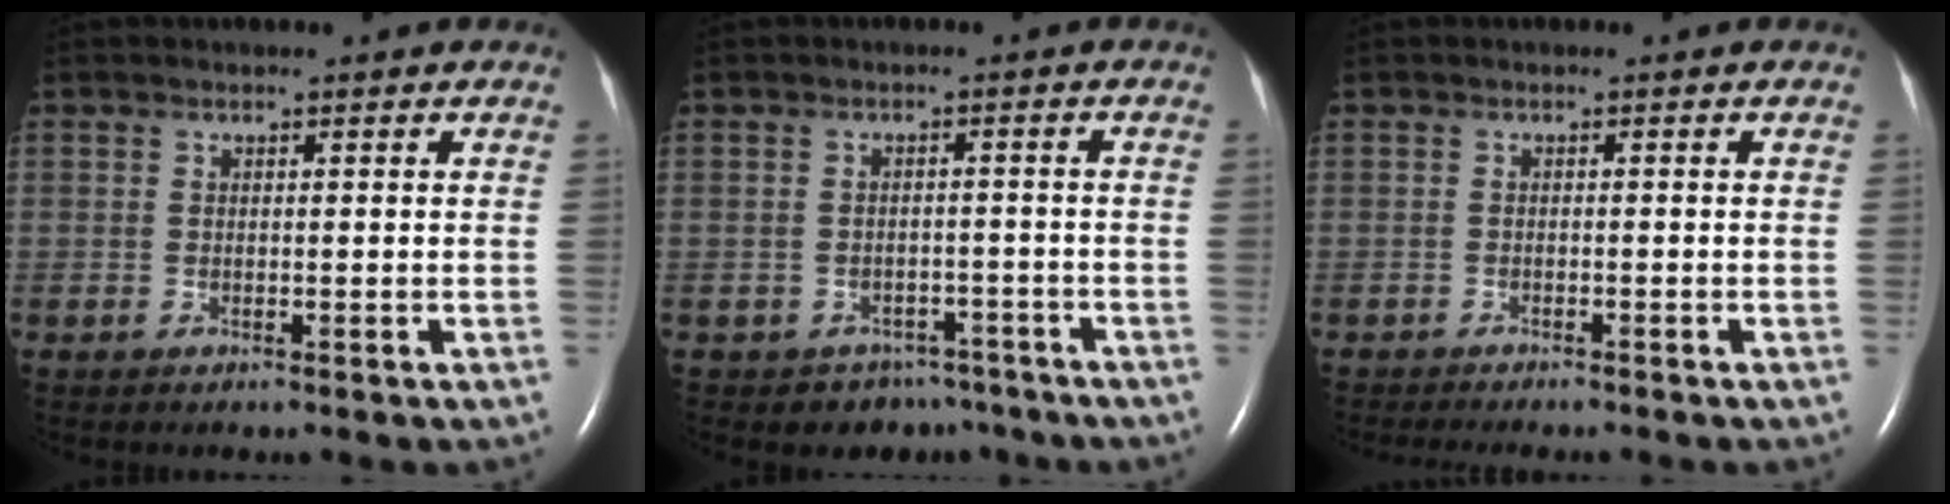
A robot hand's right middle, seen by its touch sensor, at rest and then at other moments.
{"total": 5.5, "force": [-4.2, 3.5, -0.1], "torque": [0.007, 0.018, -0.047]}
{"total": 5.7, "force": [-5.1, 0.6, 2.6], "torque": [-0.030, -0.010, -0.069]}